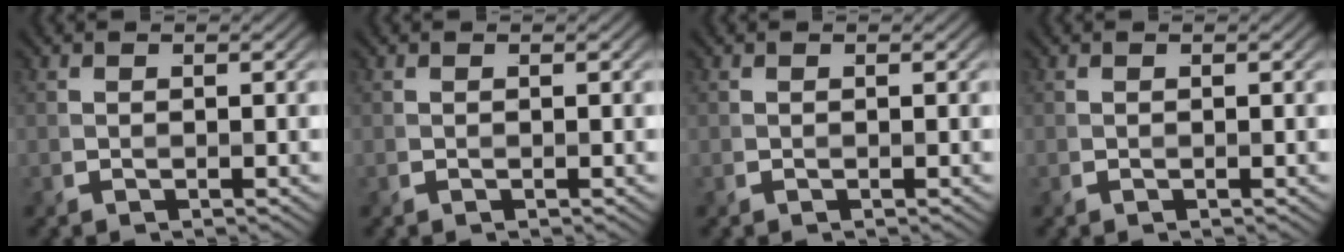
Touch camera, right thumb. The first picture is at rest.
{"total": 0.0}
{"total": 0.0}
{"total": 0.0}